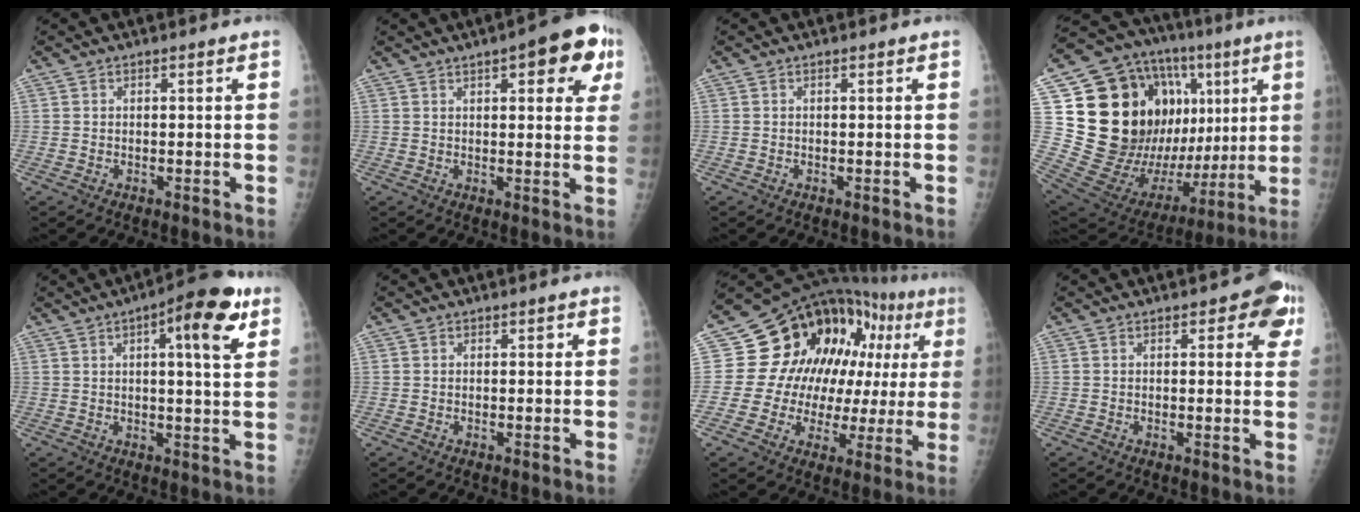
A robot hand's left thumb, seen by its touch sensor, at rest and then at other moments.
{"total": 11.6, "force": [5.3, 4.2, 9.4], "torque": [-0.076, -0.005, 0.057]}
{"total": 0.0}
{"total": 36.0, "force": [6.3, 18.6, 30.1], "torque": [-0.459, 0.018, 0.121]}
{"total": 11.7, "force": [5.1, 3.3, 10.0], "torque": [-0.121, -0.007, 0.062]}
{"total": 0.9, "force": [0.3, 0.8, 0.3], "torque": [0.008, 0.002, 0.001]}
{"total": 21.0, "force": [4.9, 13.3, 15.4], "torque": [-0.163, 0.025, 0.074]}
{"total": 5.8, "force": [2.5, 2.8, 4.4], "torque": [-0.013, -0.003, 0.018]}